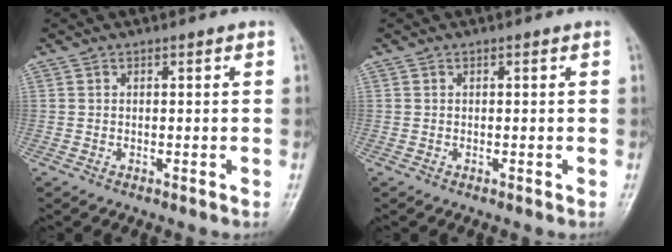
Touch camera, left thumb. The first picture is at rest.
{"total": 0.0}